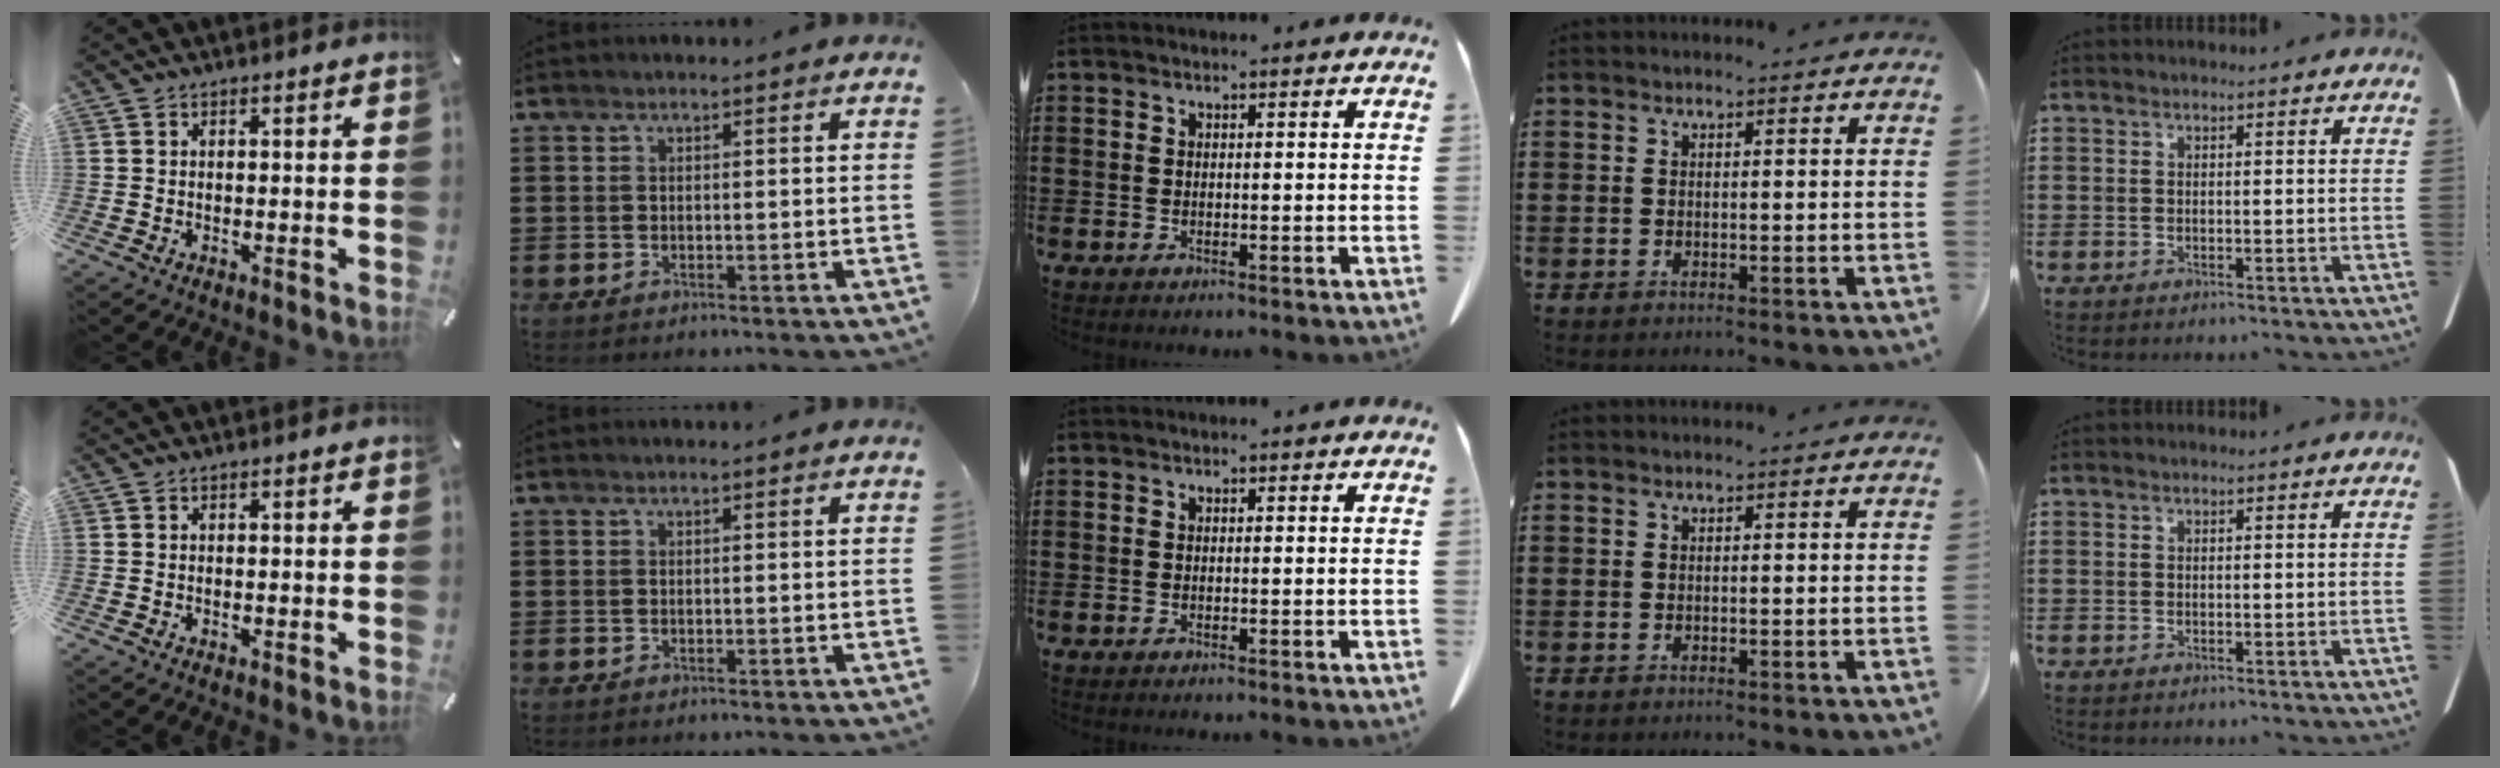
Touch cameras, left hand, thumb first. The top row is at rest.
{}